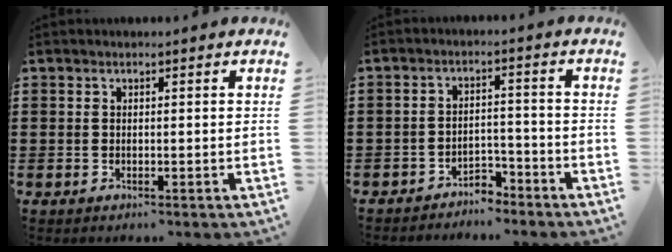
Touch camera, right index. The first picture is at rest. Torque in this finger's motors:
{"motor_torque": [-0.77, -0.40, -0.30, -0.06]}